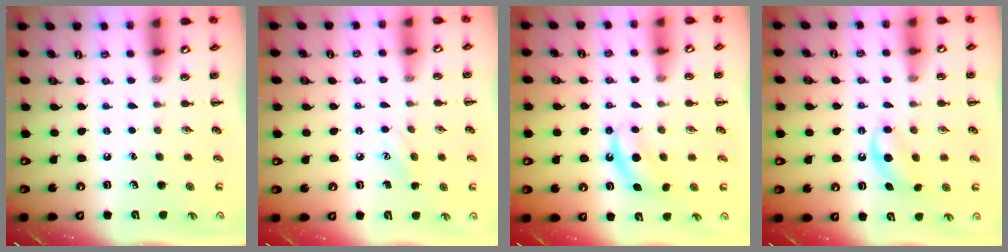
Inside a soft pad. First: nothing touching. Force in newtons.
{"total": 5.8, "press": 5.6, "slide": 1.5}
{"total": 5.7, "press": 5.6, "slide": 1.3}
{"total": 5.5, "press": 5.3, "slide": 1.6}